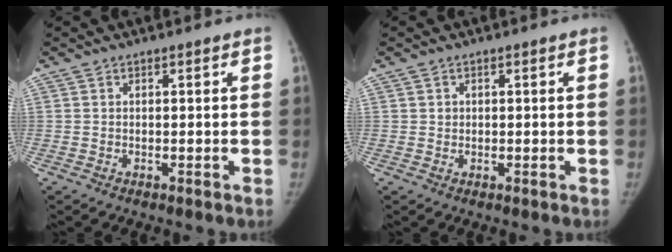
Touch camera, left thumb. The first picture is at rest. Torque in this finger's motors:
{"motor_torque": [-0.18, 0.10, 0.05, 0.17, -0.02]}